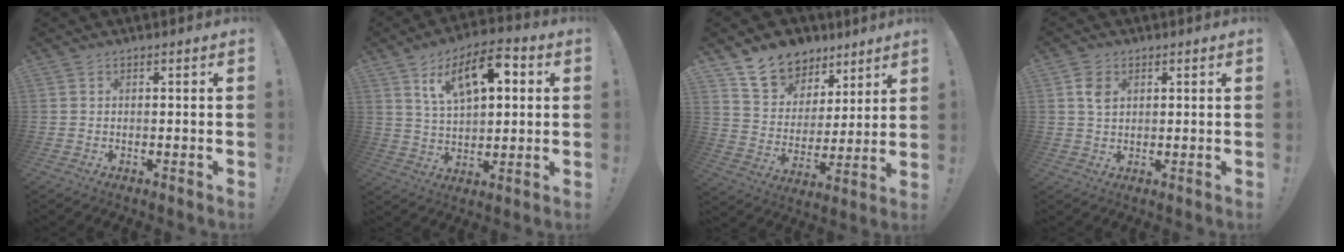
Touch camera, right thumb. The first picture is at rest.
{"total": 14.4, "force": [6.1, 6.9, 11.1], "torque": [-0.185, -0.006, 0.106]}
{"total": 12.7, "force": [9.0, 8.4, 2.9], "torque": [-0.055, -0.057, 0.174]}
{"total": 4.5, "force": [1.7, 2.9, 2.9], "torque": [-0.038, -0.002, 0.030]}